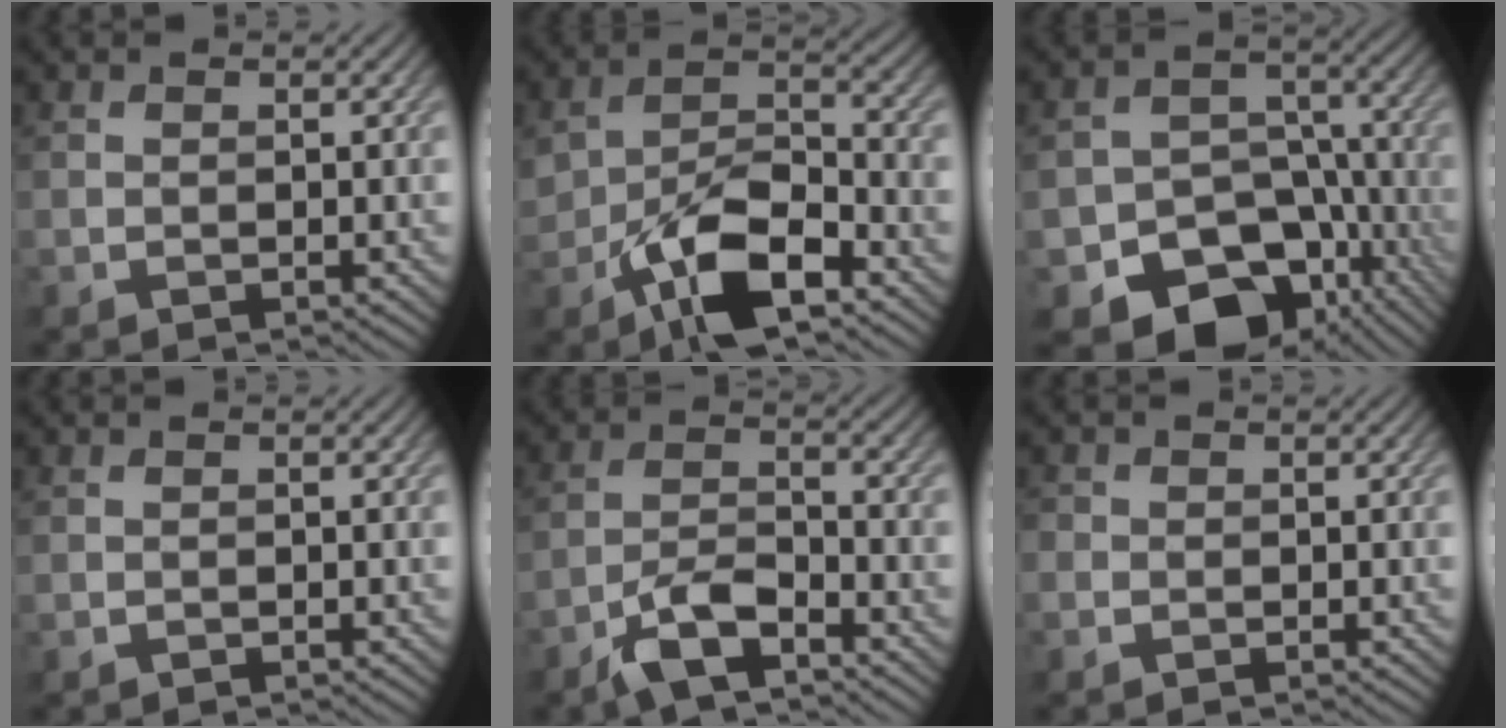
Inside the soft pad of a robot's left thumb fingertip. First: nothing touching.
{"total": 10.0, "force": [-4.9, 5.0, 7.2], "torque": [-0.139, -0.004, -0.088]}
{"total": 14.7, "force": [-8.6, 10.3, 6.1], "torque": [-0.087, -0.035, -0.120]}
{"total": 0.0}
{"total": 6.2, "force": [-4.6, 1.7, 3.8], "torque": [-0.077, 0.000, -0.096]}
{"total": 1.0, "force": [-0.3, 0.9, 0.0], "torque": [0.006, -0.005, -0.011]}